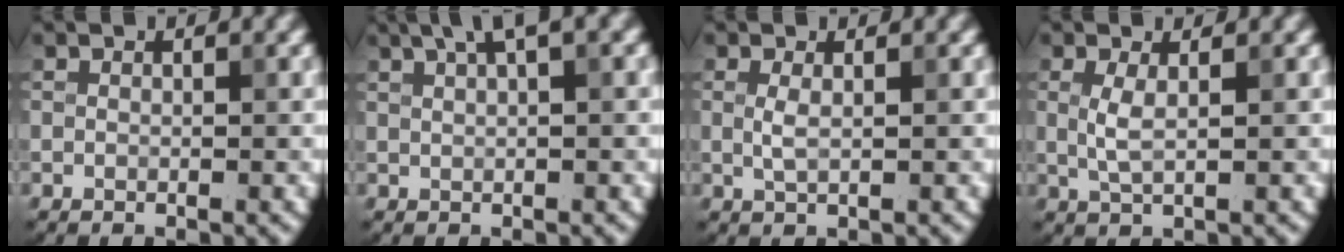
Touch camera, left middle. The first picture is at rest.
{"total": 3.2, "force": [1.9, 0.5, 2.5], "torque": [-0.037, 0.011, 0.034]}
{"total": 1.2, "force": [0.2, 0.3, 1.2], "torque": [-0.026, -0.001, 0.005]}
{"total": 1.8, "force": [0.3, 0.5, 1.7], "torque": [-0.040, -0.001, 0.009]}